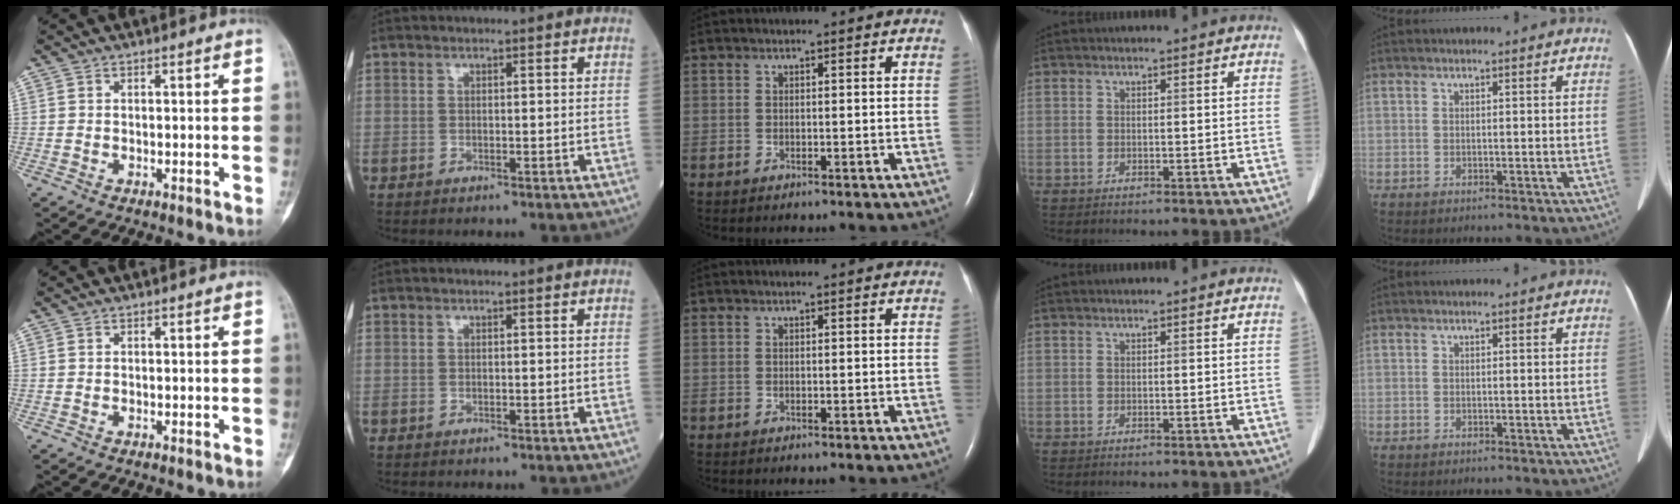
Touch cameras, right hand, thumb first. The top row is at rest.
{}